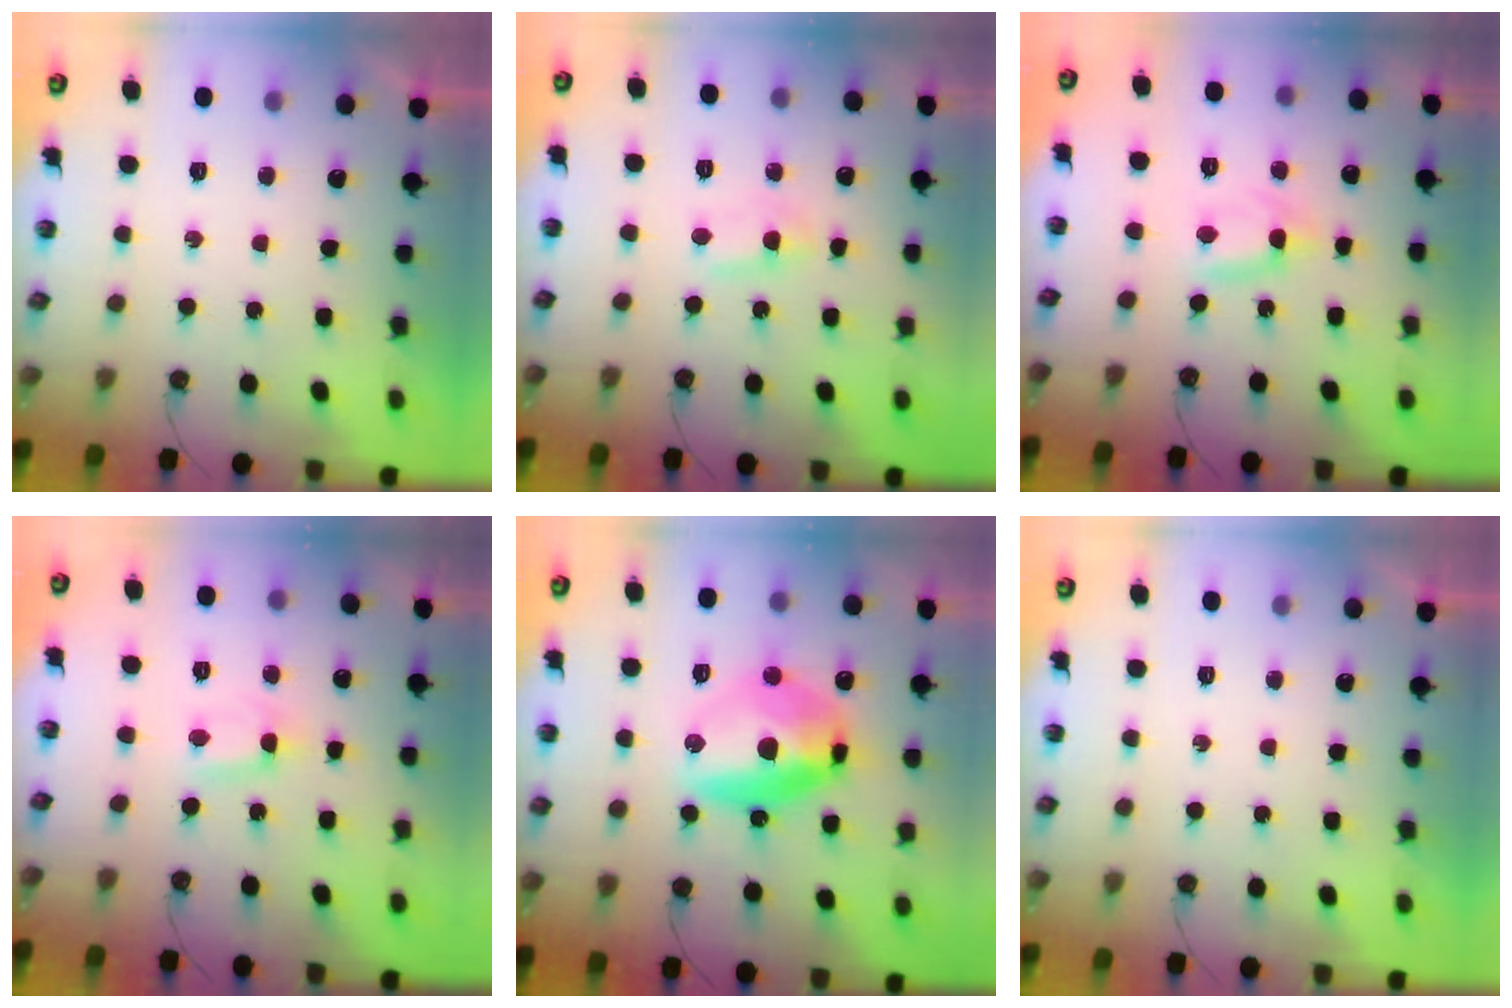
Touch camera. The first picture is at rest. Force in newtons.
{"total": 2.0, "press": 1.9, "slide": 0.8}
{"total": 1.7, "press": 1.7, "slide": 0.1}
{"total": 0.5, "press": 0.2, "slide": 0.5}
{"total": 14.8, "press": 14.7, "slide": 1.7}
{"total": 0.0}